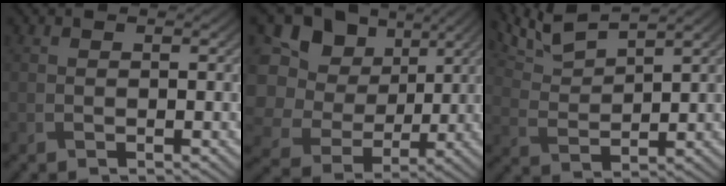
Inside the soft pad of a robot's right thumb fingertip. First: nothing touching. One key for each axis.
{"total": 14.7, "fx": 3.5, "fy": 12.3, "fz": 7.2, "tx": -0.234, "ty": 0.023, "tz": 0.076}
{"total": 6.8, "fx": 5.5, "fy": 1.3, "fz": 3.7, "tx": -0.091, "ty": 0.014, "tz": 0.117}